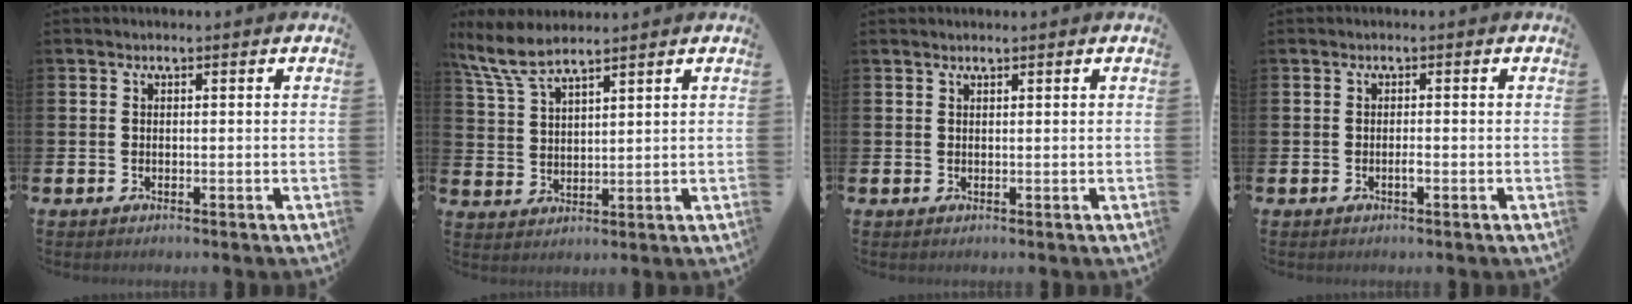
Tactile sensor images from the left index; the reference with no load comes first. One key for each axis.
{"total": 6.6, "fx": 5.9, "fy": 1.0, "fz": 2.7, "tx": -0.077, "ty": -0.016, "tz": 0.108}
{"total": 0.8, "fx": 0.8, "fy": 0.0, "fz": 0.1, "tx": -0.001, "ty": 0.001, "tz": 0.013}
{"total": 0.8, "fx": -0.4, "fy": 0.2, "fz": 0.7, "tx": -0.013, "ty": -0.003, "tz": -0.007}